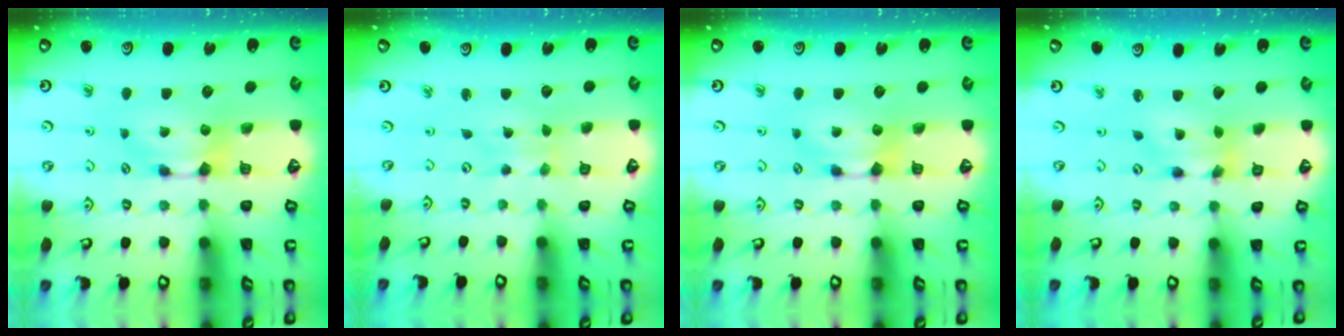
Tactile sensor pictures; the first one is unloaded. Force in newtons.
{"total": 4.1, "press": 4.1, "slide": 0.3}
{"total": 0.0}
{"total": 4.9, "press": 4.4, "slide": 2.1}